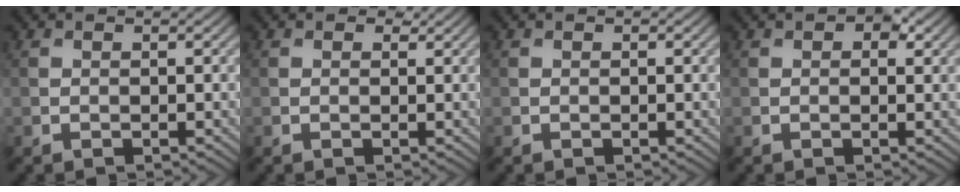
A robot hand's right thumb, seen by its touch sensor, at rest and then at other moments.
{"total": 0.8, "force": [0.5, 0.5, 0.4], "torque": [-0.004, -0.002, 0.005]}
{"total": 0.0}
{"total": 2.5, "force": [1.2, 1.3, 1.8], "torque": [-0.019, 0.000, 0.015]}